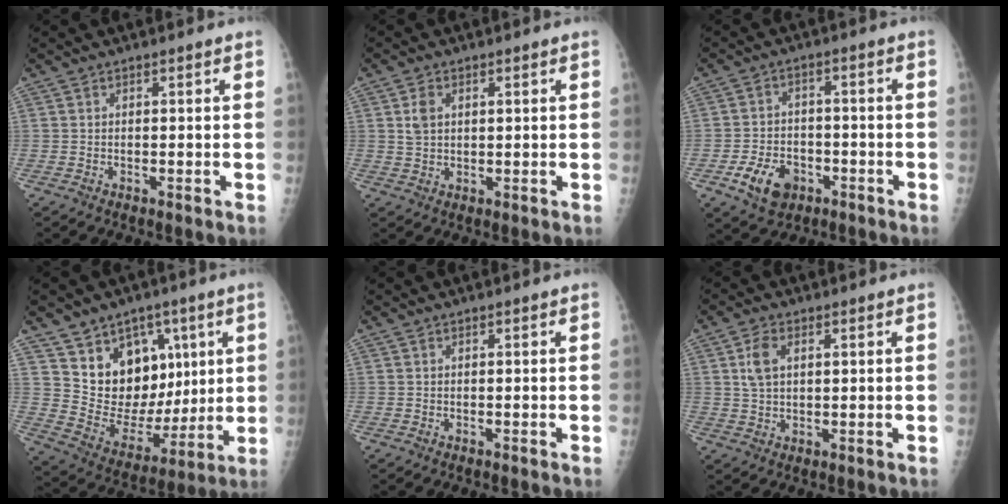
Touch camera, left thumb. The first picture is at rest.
{"total": 3.5, "force": [1.1, 2.4, 2.2], "torque": [-0.036, 0.000, 0.025]}
{"total": 8.1, "force": [-4.0, 5.7, 4.2], "torque": [-0.058, 0.021, -0.064]}
{"total": 16.8, "force": [6.9, 12.2, 9.2], "torque": [-0.095, -0.031, 0.137]}
{"total": 0.0}
{"total": 4.8, "force": [1.5, 3.0, 3.5], "torque": [-0.065, 0.000, 0.031]}